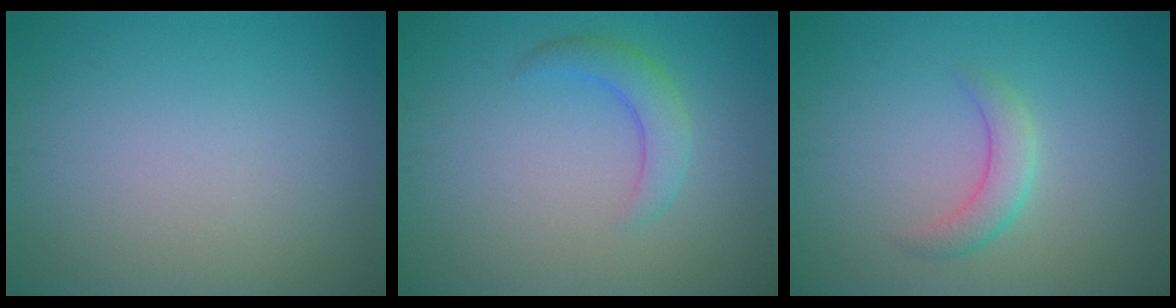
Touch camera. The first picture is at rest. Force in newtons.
{"total": 2.5, "press": 2.5, "slide": 0.2}
{"total": 2.3, "press": 2.3, "slide": 0.0}